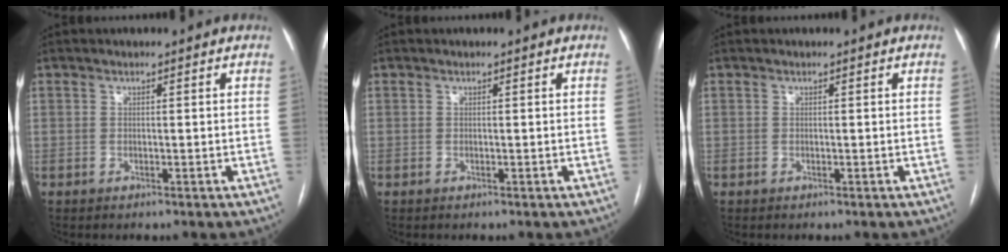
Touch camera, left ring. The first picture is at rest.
{"total": 0.0}
{"total": 0.0}